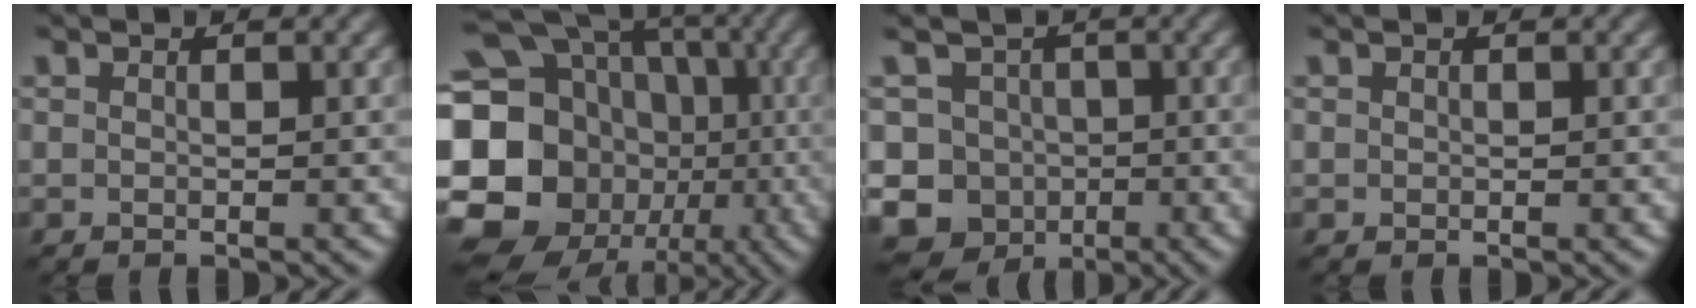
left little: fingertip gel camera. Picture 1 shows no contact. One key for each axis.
{"total": 23.7, "fx": -4.1, "fy": 20.9, "fz": 10.5, "tx": -0.210, "ty": 0.007, "tz": -0.112}
{"total": 10.4, "fx": -3.0, "fy": 9.4, "fz": 3.2, "tx": -0.054, "ty": 0.001, "tz": -0.074}
{"total": 0.0}